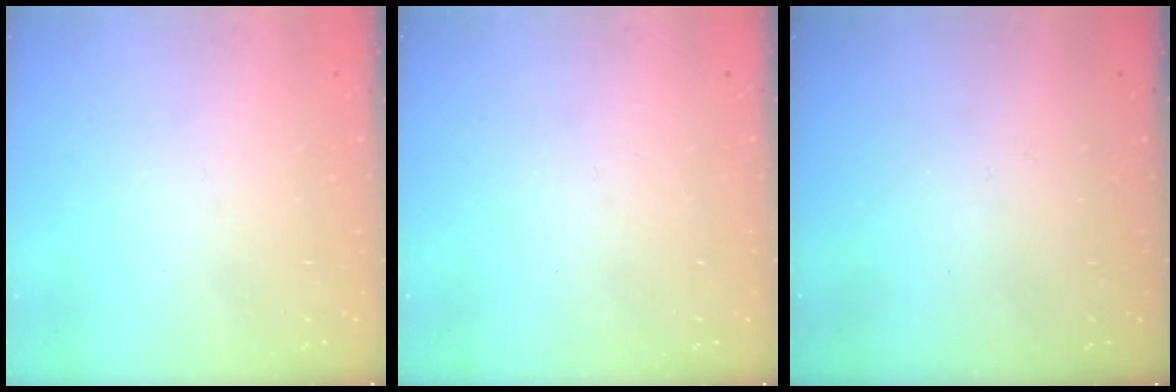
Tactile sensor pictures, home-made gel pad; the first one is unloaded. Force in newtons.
{"total": 0.0}
{"total": 0.0}